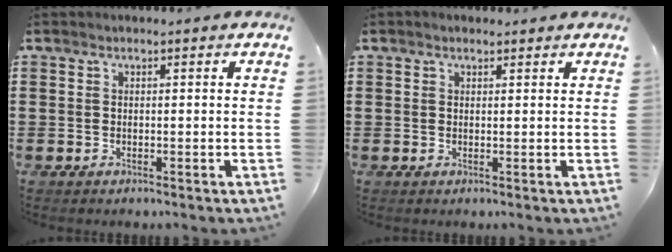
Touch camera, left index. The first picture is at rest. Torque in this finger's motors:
{"motor_torque": [1.52, -0.62, 0.15, 0.04]}